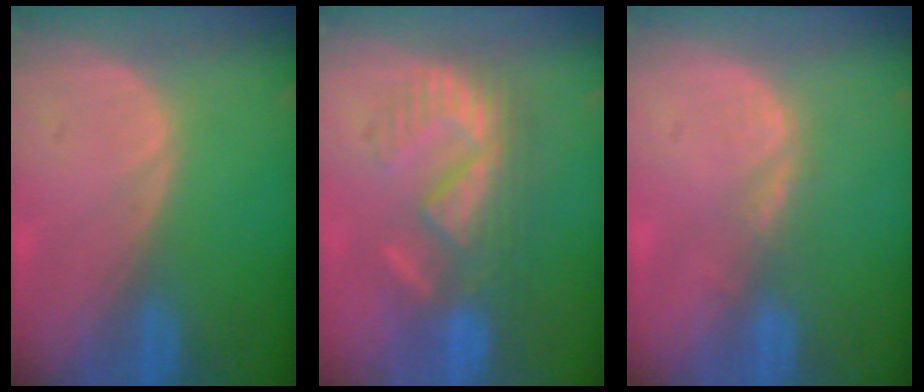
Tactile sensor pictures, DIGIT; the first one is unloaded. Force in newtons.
{"total": 8.7, "press": 8.5, "slide": 1.7}
{"total": 2.3, "press": 1.8, "slide": 1.5}